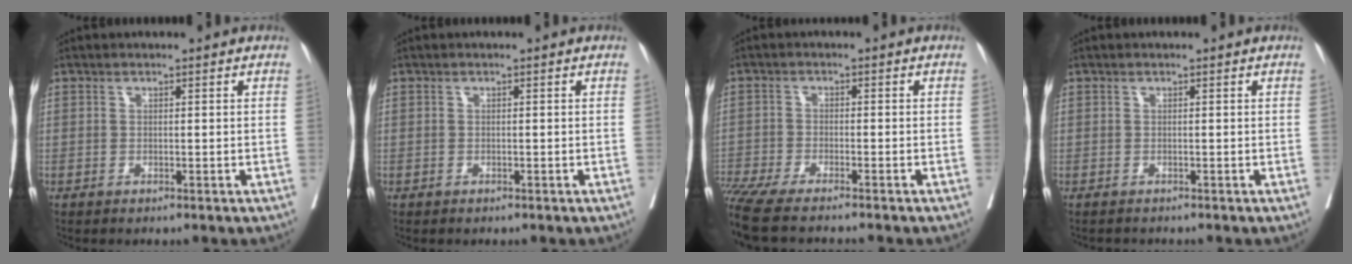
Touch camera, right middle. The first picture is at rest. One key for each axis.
{"total": 0.0}
{"total": 11.6, "fx": -9.8, "fy": 0.7, "fz": 6.2, "tx": -0.102, "ty": -0.016, "tz": -0.163}
{"total": 0.8, "fx": -0.5, "fy": 0.7, "fz": -0.1, "tx": -0.004, "ty": 0.005, "tz": -0.011}